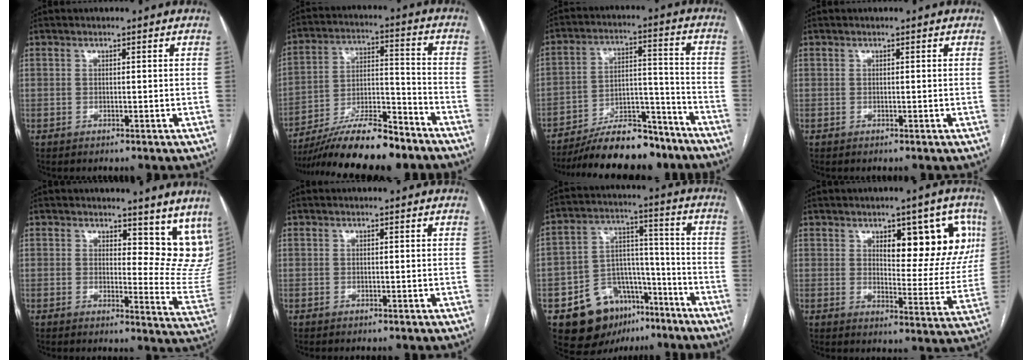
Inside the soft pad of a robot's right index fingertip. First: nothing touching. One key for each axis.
{"total": 16.8, "fx": -14.0, "fy": 2.5, "fz": 9.0, "tx": -0.163, "ty": 0.002, "tz": -0.242}
{"total": 16.3, "fx": -14.0, "fy": 4.4, "fz": 7.0, "tx": -0.107, "ty": 0.033, "tz": -0.227}
{"total": 0.0}
{"total": 12.1, "fx": 10.1, "fy": 5.0, "fz": 4.3, "tx": -0.013, "ty": -0.036, "tz": 0.095}
{"total": 0.0}
{"total": 14.9, "fx": -8.8, "fy": 10.1, "fz": 6.7, "tx": -0.098, "ty": 0.055, "tz": -0.129}
{"total": 12.2, "fx": 5.0, "fy": 4.9, "fz": 10.0, "tx": -0.109, "ty": 0.010, "tz": 0.071}